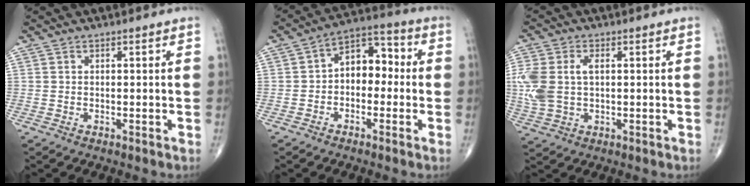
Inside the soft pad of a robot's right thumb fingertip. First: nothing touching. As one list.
[{"total": 8.6, "force": [-0.5, 5.8, 6.3], "torque": [-0.066, 0.034, -0.028]}, {"total": 9.7, "force": [0.9, 6.1, 7.5], "torque": [-0.193, 0.013, 0.026]}]